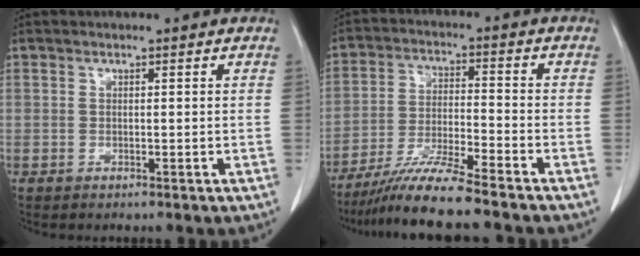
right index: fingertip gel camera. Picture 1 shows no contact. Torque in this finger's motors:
{"motor_torque": [0.57, -0.54, 0.48, 0.16]}